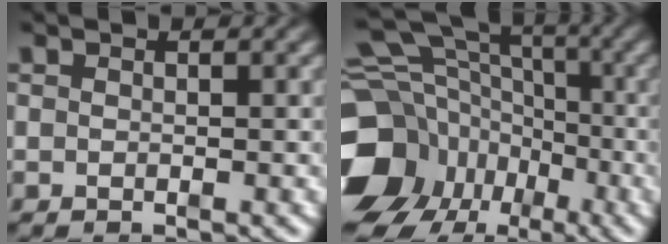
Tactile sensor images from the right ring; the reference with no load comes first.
{"total": 13.6, "force": [-2.8, 11.5, 6.7], "torque": [-0.118, -0.047, -0.041]}